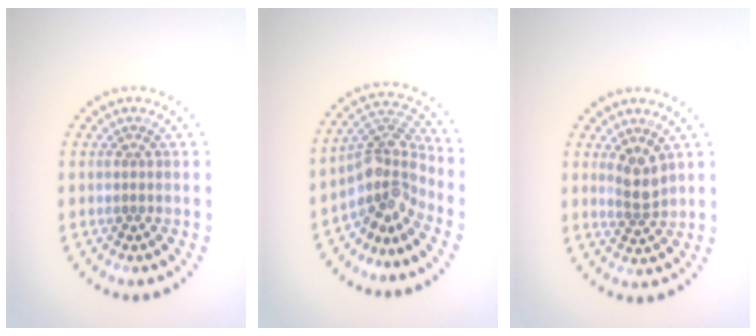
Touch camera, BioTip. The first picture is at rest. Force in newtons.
{"total": 4.4, "press": 3.1, "slide": 3.1}
{"total": 2.2, "press": 1.8, "slide": 1.3}